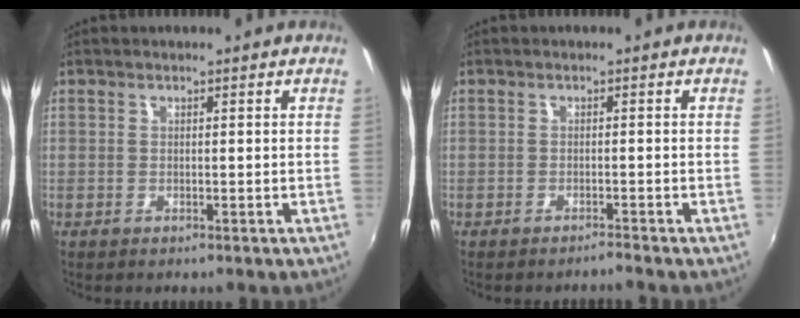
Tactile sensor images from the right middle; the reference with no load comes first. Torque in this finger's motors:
{"motor_torque": [-0.12, -0.45, -0.10, -0.02]}